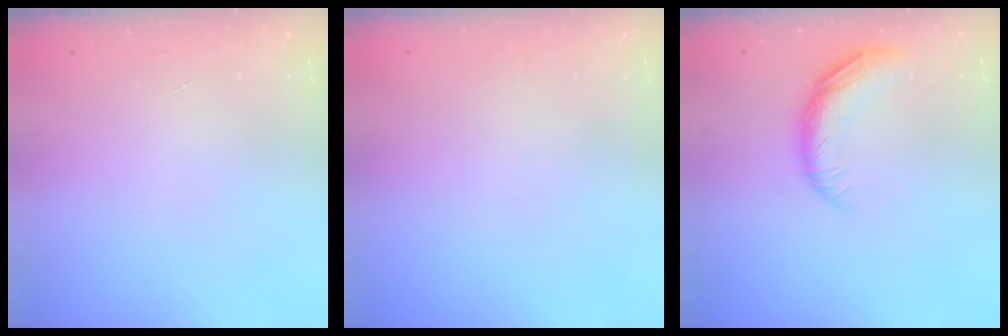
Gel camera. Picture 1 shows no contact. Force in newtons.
{"total": 0.0}
{"total": 11.5, "press": 11.3, "slide": 1.8}